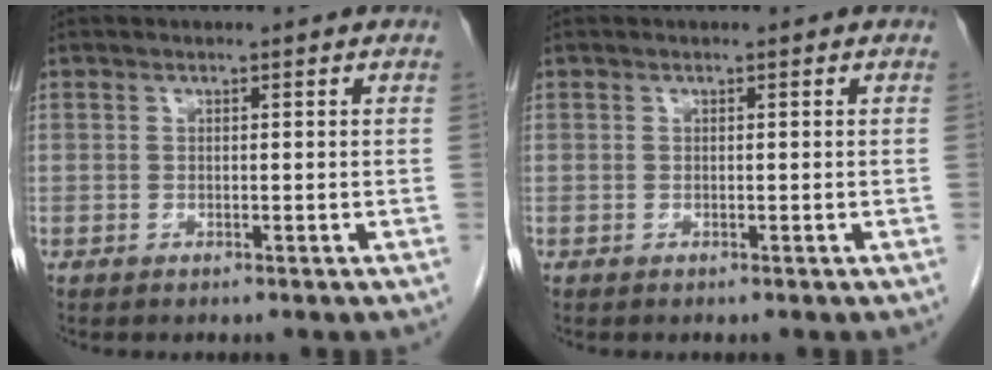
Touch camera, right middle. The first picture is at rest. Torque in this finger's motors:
{"motor_torque": [-0.02, -0.01, 0.00, 0.00]}